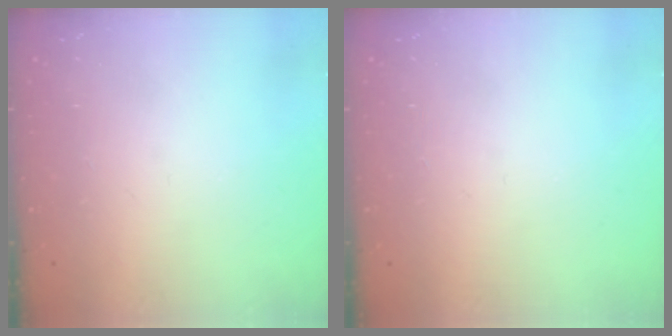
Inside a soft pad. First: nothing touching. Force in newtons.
{"total": 0.0}